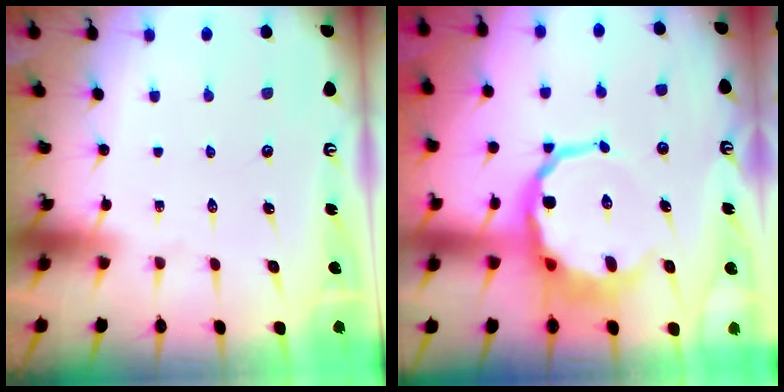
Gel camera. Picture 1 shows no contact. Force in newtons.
{"total": 11.4, "press": 11.1, "slide": 2.8}